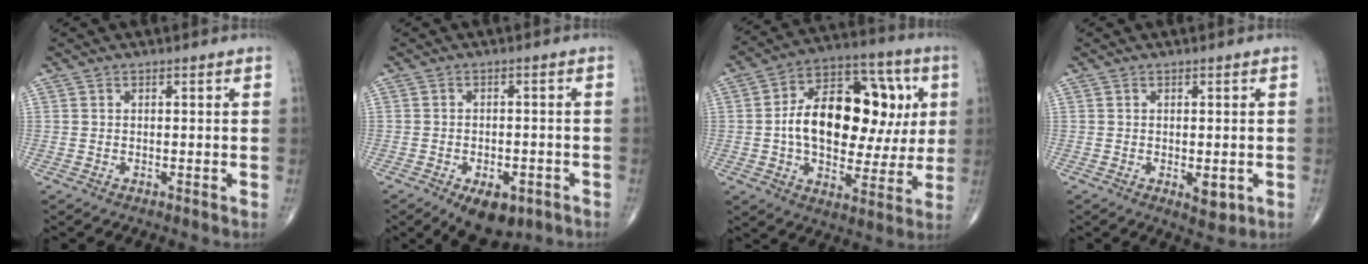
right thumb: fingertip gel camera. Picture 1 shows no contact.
{"total": 8.3, "force": [-4.6, 4.5, 5.3], "torque": [-0.058, 0.012, -0.058]}
{"total": 23.4, "force": [2.5, 14.1, 18.5], "torque": [-0.255, 0.026, 0.039]}
{"total": 3.3, "force": [-0.8, 1.5, 2.8], "torque": [-0.030, -0.007, -0.004]}